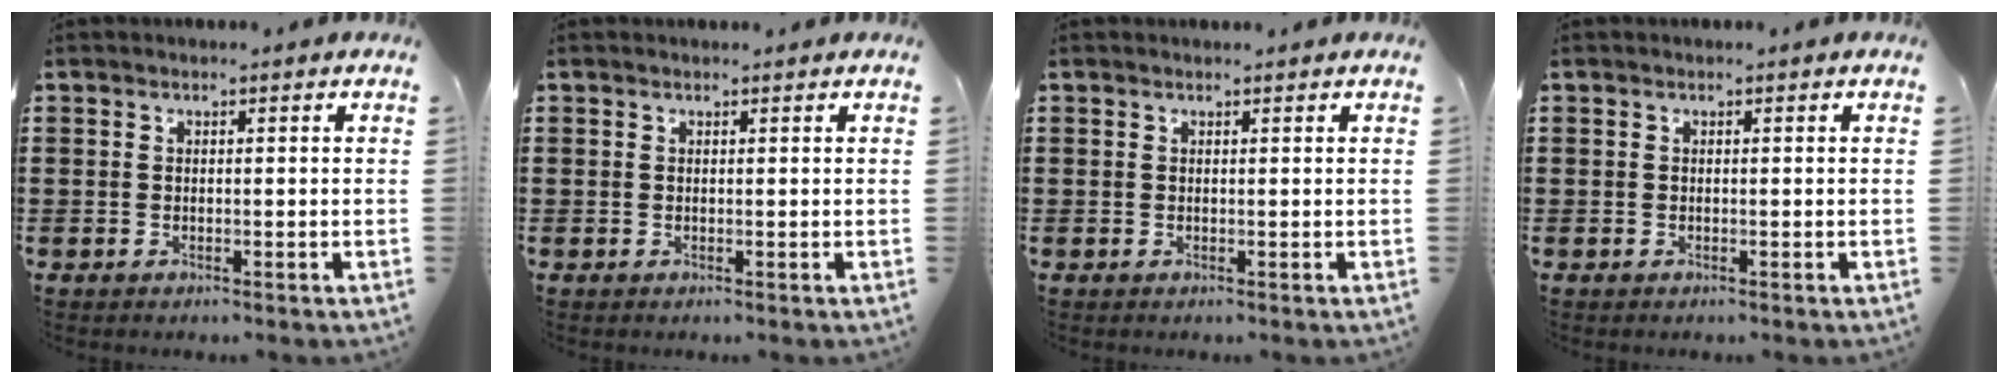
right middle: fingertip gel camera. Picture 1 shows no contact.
{"total": 0.0}
{"total": 0.0}
{"total": 0.0}